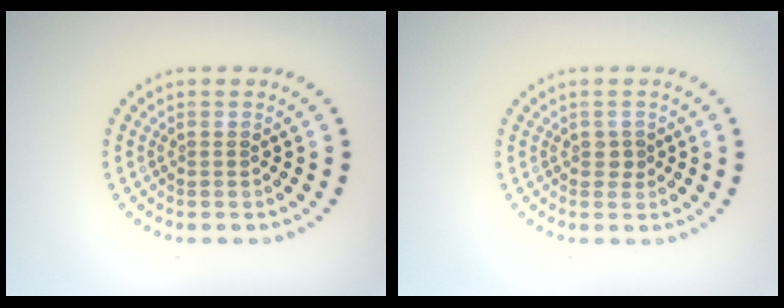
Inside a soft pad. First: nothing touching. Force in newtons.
{"total": 0.9, "press": 0.9, "slide": 0.3}